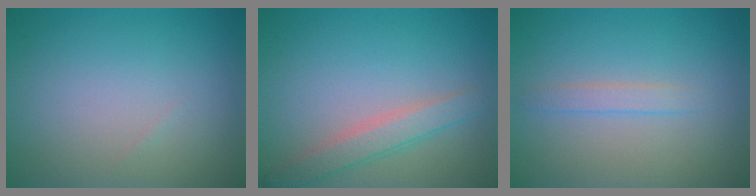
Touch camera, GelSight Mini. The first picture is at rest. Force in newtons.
{"total": 2.7, "press": 2.7, "slide": 0.1}
{"total": 1.3, "press": 1.3, "slide": 0.1}